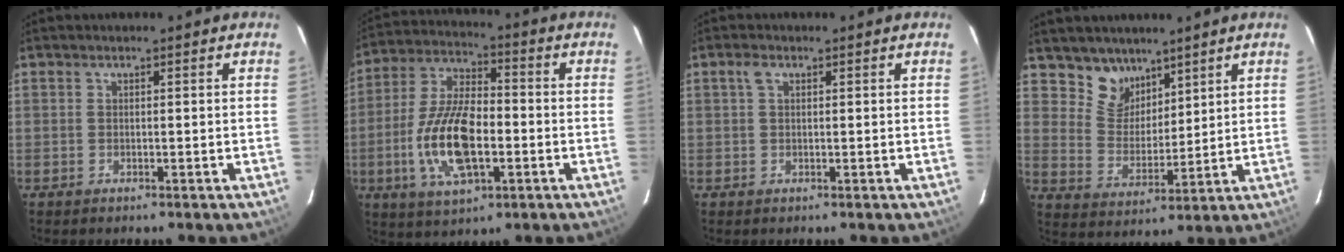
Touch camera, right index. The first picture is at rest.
{"total": 15.6, "force": [-3.8, 6.9, 13.4], "torque": [-0.282, -0.002, -0.070]}
{"total": 1.5, "force": [0.6, 0.8, 1.1], "torque": [-0.025, 0.006, 0.010]}
{"total": 7.7, "force": [5.8, 4.8, 1.7], "torque": [-0.028, 0.004, 0.116]}